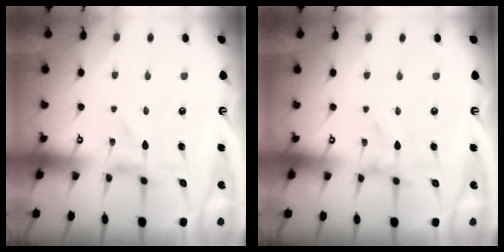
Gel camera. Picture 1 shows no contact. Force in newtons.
{"total": 0.0}